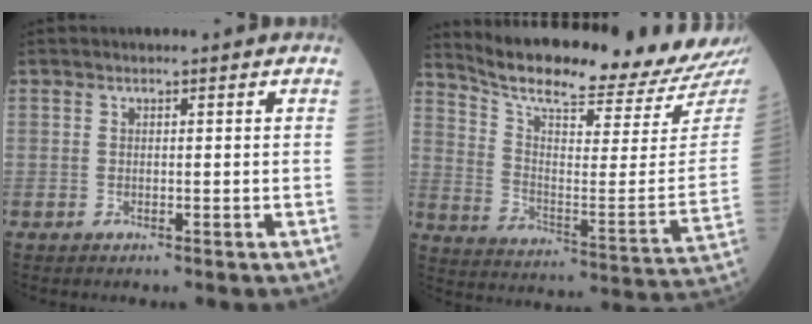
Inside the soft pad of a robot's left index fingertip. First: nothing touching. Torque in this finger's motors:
{"motor_torque": [0.21, -0.75, 0.28, 0.08]}